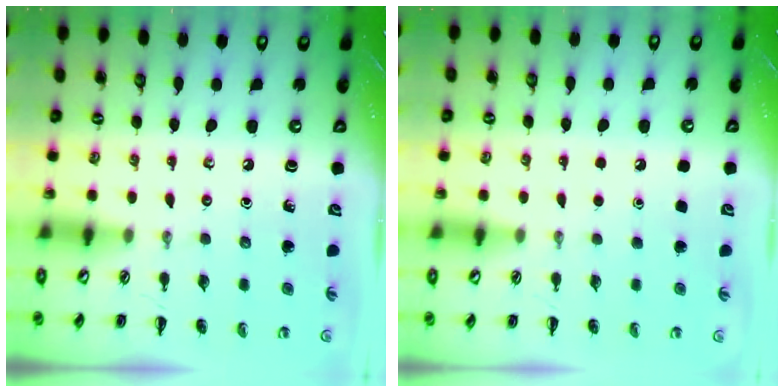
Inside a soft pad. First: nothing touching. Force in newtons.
{"total": 1.7, "press": 1.7, "slide": 0.1}